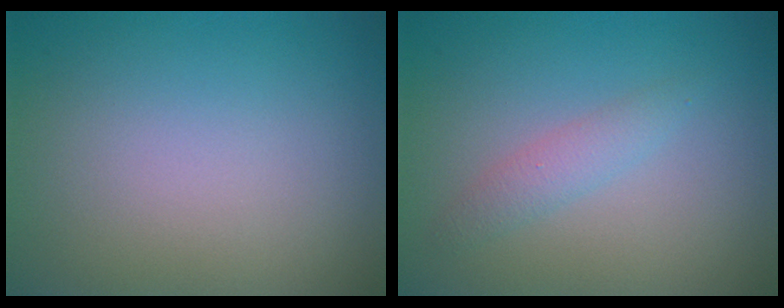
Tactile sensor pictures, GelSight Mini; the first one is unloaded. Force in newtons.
{"total": 1.6, "press": 1.6, "slide": 0.0}